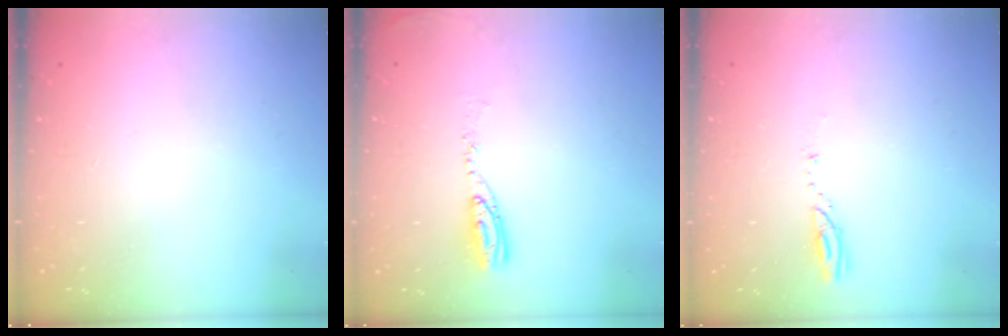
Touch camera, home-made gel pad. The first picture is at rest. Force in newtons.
{"total": 6.8, "press": 6.8, "slide": 0.6}
{"total": 3.2, "press": 3.2, "slide": 0.4}